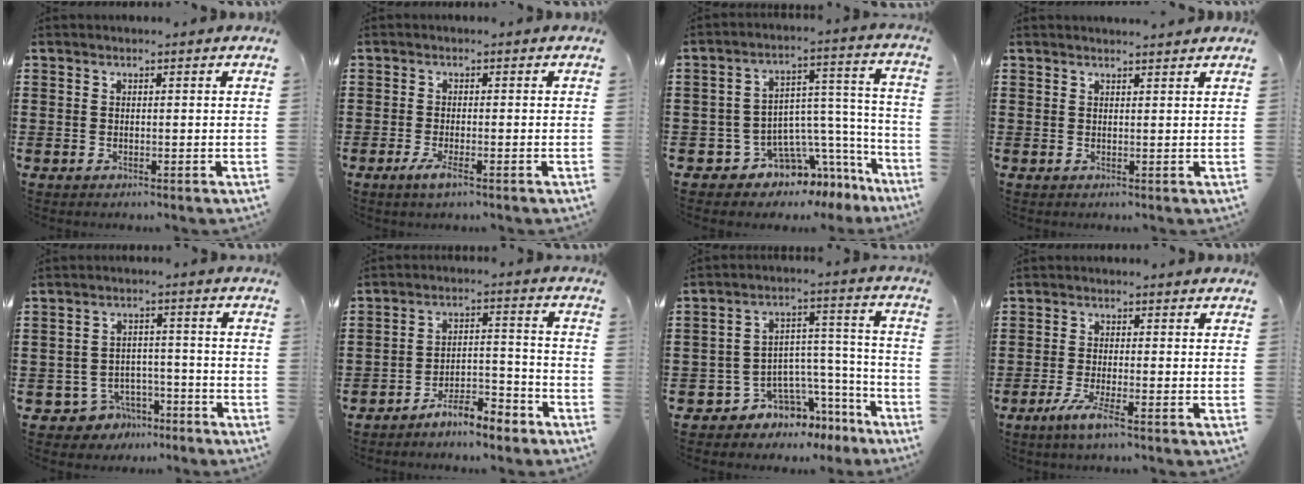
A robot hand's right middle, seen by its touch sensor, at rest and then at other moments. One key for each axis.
{"total": 2.4, "fx": -1.3, "fy": 0.4, "fz": 2.0, "tx": -0.050, "ty": -0.008, "tz": -0.027}
{"total": 6.7, "fx": -5.4, "fy": 3.5, "fz": 1.8, "tx": -0.048, "ty": -0.012, "tz": -0.098}
{"total": 1.0, "fx": 1.0, "fy": 0.0, "fz": 0.1, "tx": -0.004, "ty": -0.002, "tz": 0.018}
{"total": 4.3, "fx": -3.7, "fy": 2.2, "fz": 0.7, "tx": -0.038, "ty": 0.006, "tz": -0.078}
{"total": 5.9, "fx": -5.5, "fy": 0.8, "fz": 1.9, "tx": -0.039, "ty": 0.008, "tz": -0.108}
{"total": 5.9, "fx": -4.8, "fy": 3.3, "fz": 0.4, "tx": -0.020, "ty": 0.003, "tz": -0.089}
{"total": 3.9, "fx": -2.3, "fy": 0.0, "fz": 3.2, "tx": -0.075, "ty": -0.016, "tz": -0.043}